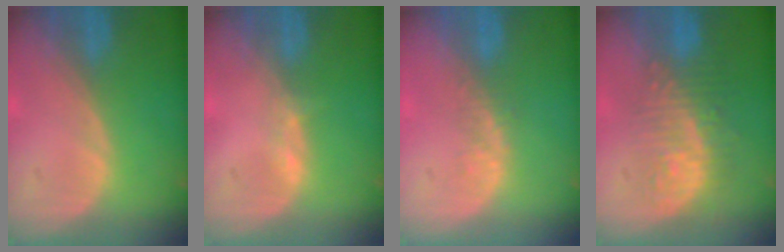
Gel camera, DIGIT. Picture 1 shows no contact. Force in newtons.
{"total": 1.0, "press": 0.8, "slide": 0.5}
{"total": 2.2, "press": 1.6, "slide": 1.5}
{"total": 8.9, "press": 8.3, "slide": 3.2}